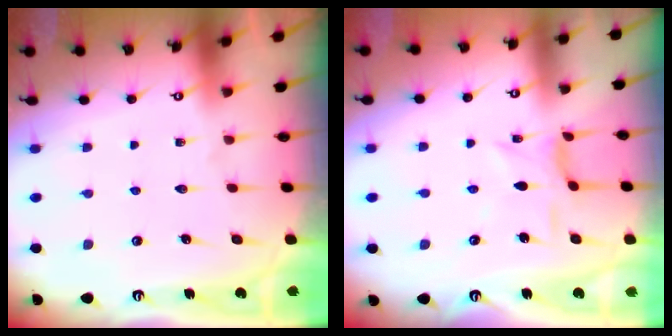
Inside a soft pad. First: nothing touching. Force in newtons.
{"total": 4.3, "press": 4.2, "slide": 0.9}